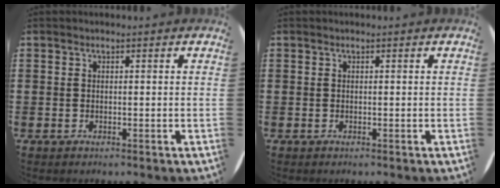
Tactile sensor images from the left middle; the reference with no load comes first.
{"total": 0.0}